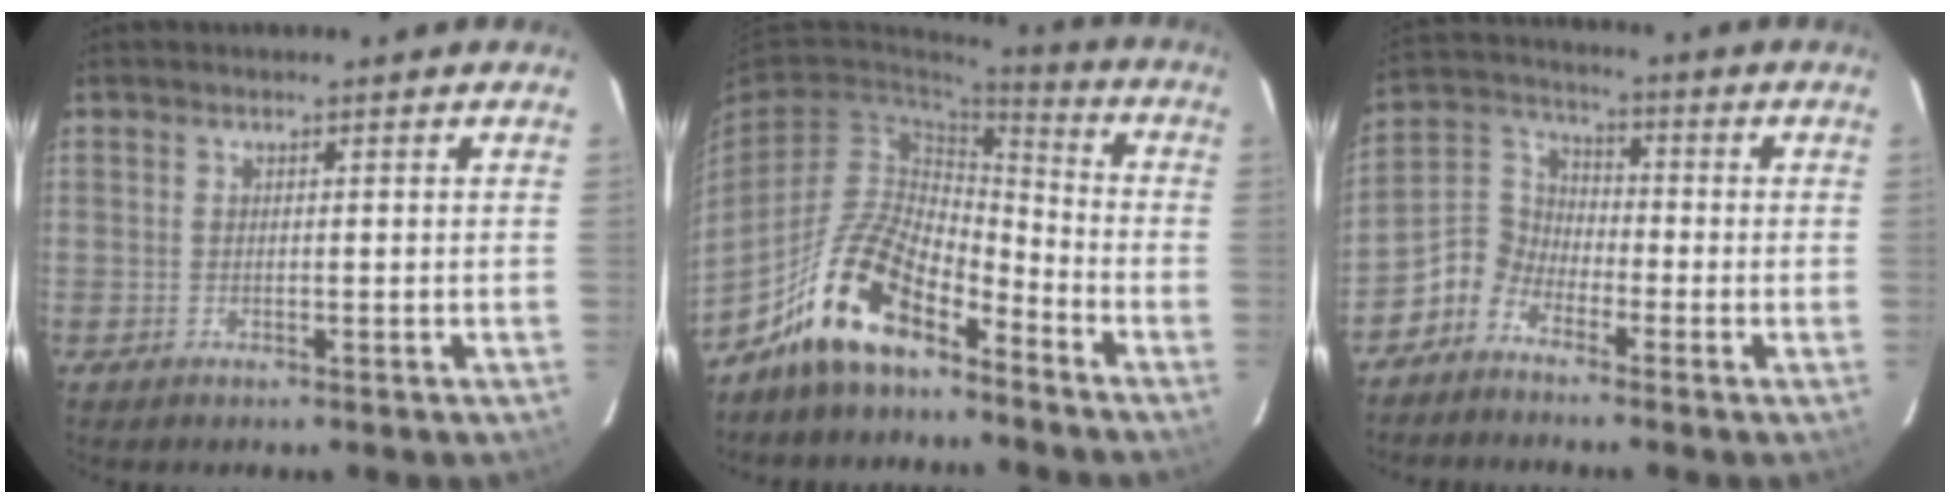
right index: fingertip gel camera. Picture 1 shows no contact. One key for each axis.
{"total": 15.2, "fx": -10.6, "fy": 6.0, "fz": 9.1, "tx": -0.183, "ty": 0.013, "tz": -0.199}
{"total": 6.4, "fx": -4.5, "fy": 4.3, "fz": 1.4, "tx": -0.033, "ty": 0.029, "tz": -0.113}